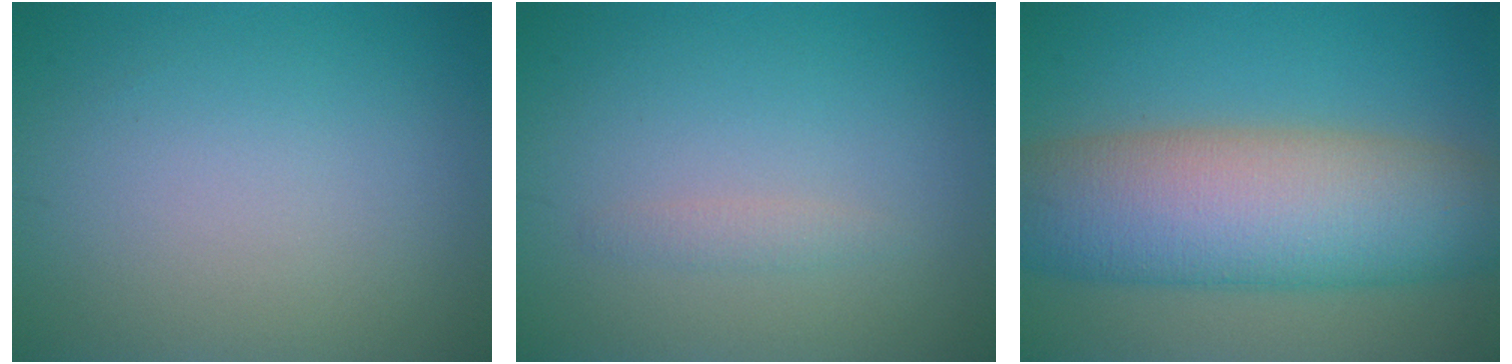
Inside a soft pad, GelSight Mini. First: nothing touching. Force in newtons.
{"total": 0.9, "press": 0.9, "slide": 0.1}
{"total": 12.1, "press": 12.1, "slide": 0.6}